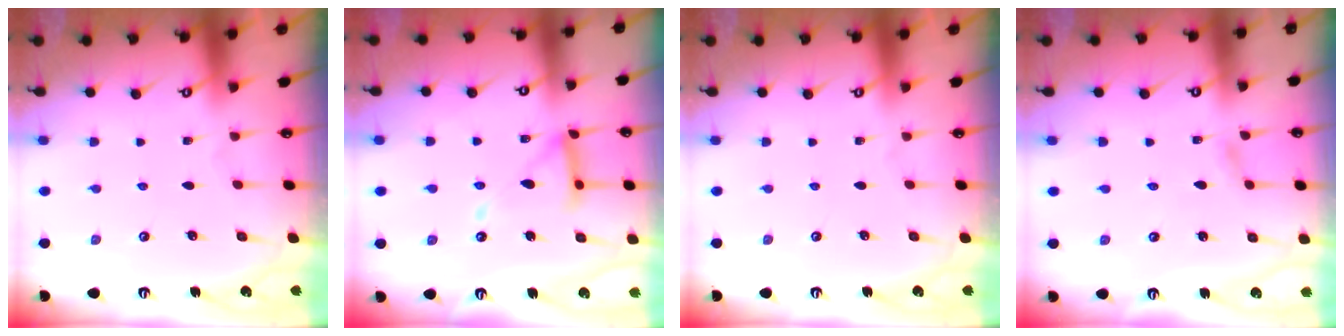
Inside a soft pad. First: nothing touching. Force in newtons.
{"total": 13.3, "press": 13.3, "slide": 1.3}
{"total": 0.0}
{"total": 3.0, "press": 3.0, "slide": 0.3}